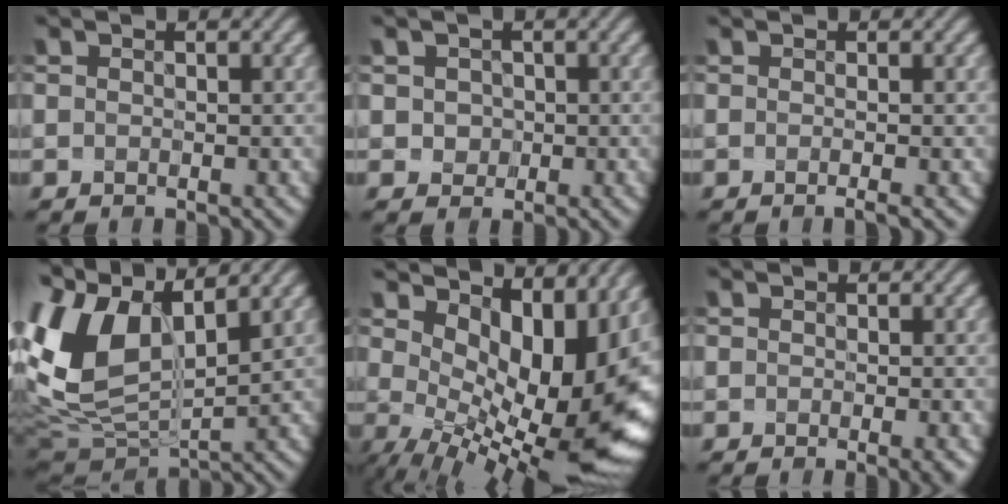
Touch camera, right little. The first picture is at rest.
{"total": 1.5, "force": [0.0, 1.4, 0.5], "torque": [0.005, 0.005, 0.001]}
{"total": 1.3, "force": [-0.5, 0.0, 1.2], "torque": [-0.019, -0.004, -0.003]}
{"total": 11.6, "force": [4.7, 6.2, 8.6], "torque": [-0.226, 0.009, 0.098]}
{"total": 15.4, "force": [1.5, 7.4, 13.4], "torque": [-0.171, -0.016, 0.047]}
{"total": 2.6, "force": [-0.9, 1.1, 2.2], "torque": [-0.019, -0.004, -0.009]}